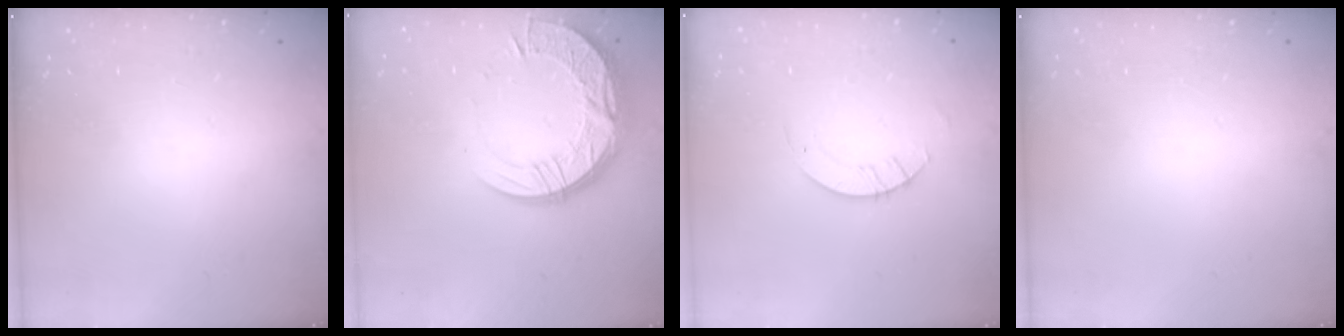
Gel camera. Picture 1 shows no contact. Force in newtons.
{"total": 17.4, "press": 17.4, "slide": 1.3}
{"total": 2.9, "press": 2.9, "slide": 0.3}
{"total": 0.0}